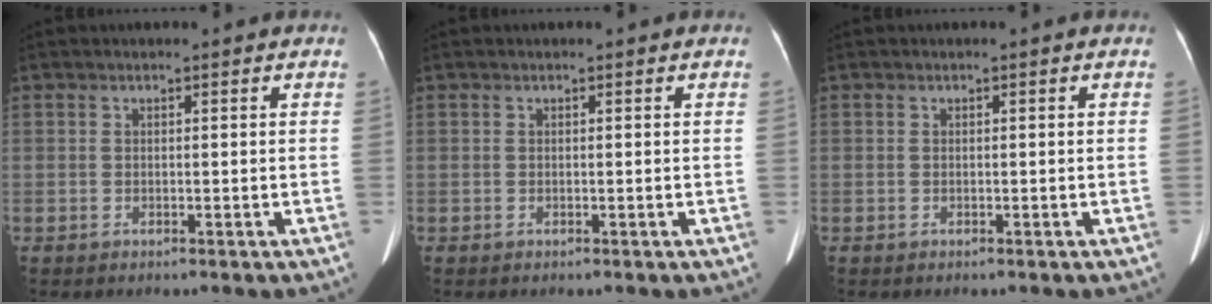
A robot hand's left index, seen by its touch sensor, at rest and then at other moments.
{"total": 0.0}
{"total": 0.0}